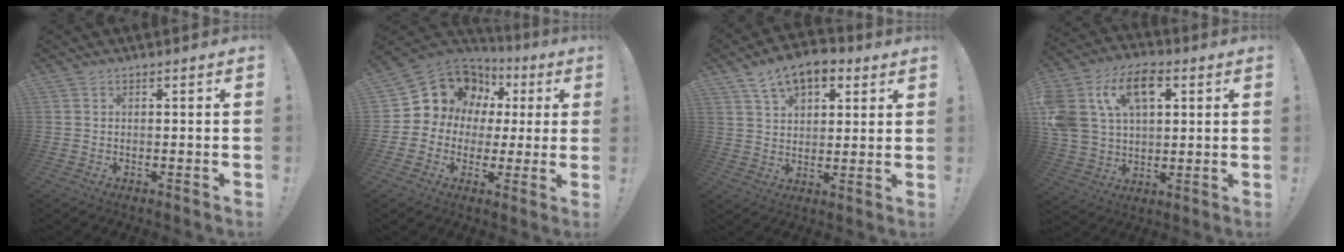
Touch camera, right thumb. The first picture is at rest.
{"total": 11.8, "force": [6.2, 9.2, 4.0], "torque": [-0.060, -0.048, 0.130]}
{"total": 11.3, "force": [6.7, 6.4, 6.4], "torque": [-0.104, -0.023, 0.128]}
{"total": 18.1, "force": [6.8, 12.4, 11.3], "torque": [-0.213, -0.016, 0.125]}